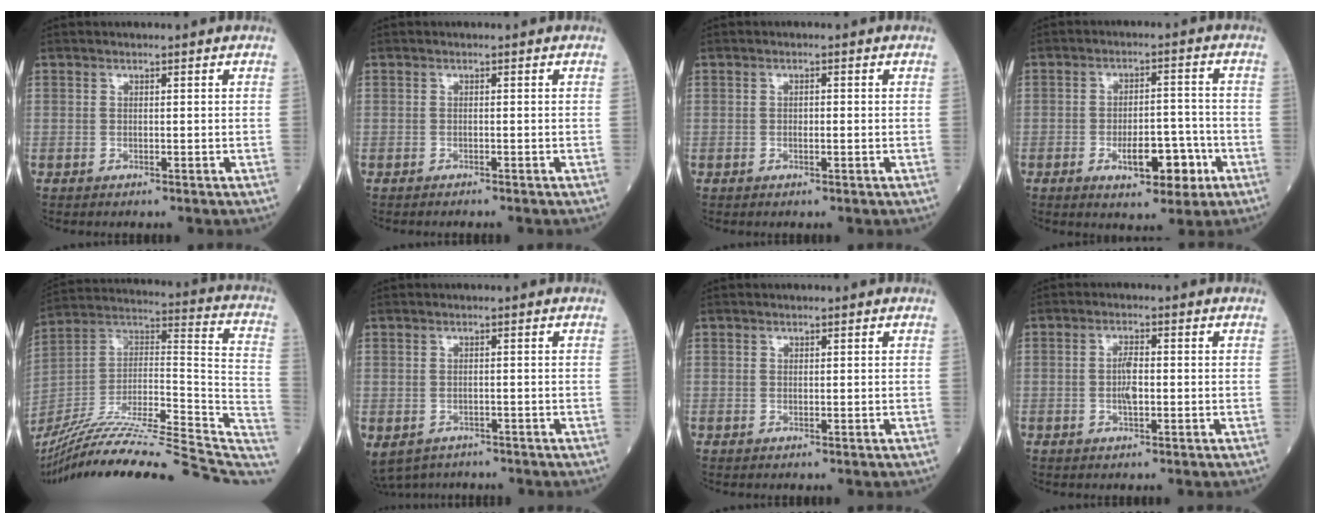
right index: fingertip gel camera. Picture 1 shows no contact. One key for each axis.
{"total": 1.7, "fx": -1.5, "fy": 0.0, "fz": 0.8, "tx": -0.012, "ty": -0.001, "tz": -0.019}
{"total": 1.0, "fx": -0.2, "fy": 0.3, "fz": 0.9, "tx": -0.018, "ty": 0.001, "tz": -0.004}
{"total": 8.1, "fx": -3.2, "fy": 3.2, "fz": 6.7, "tx": -0.102, "ty": 0.006, "tz": -0.044}
{"total": 32.5, "fx": -27.1, "fy": 2.8, "fz": 17.8, "tx": -0.232, "ty": -0.014, "tz": -0.413}
{"total": 6.7, "fx": -5.3, "fy": 3.8, "fz": 1.6, "tx": -0.034, "ty": -0.008, "tz": -0.074}
{"total": 0.0}
{"total": 3.1, "fx": -0.3, "fy": 0.9, "fz": 2.9, "tx": -0.059, "ty": 0.001, "tz": -0.006}